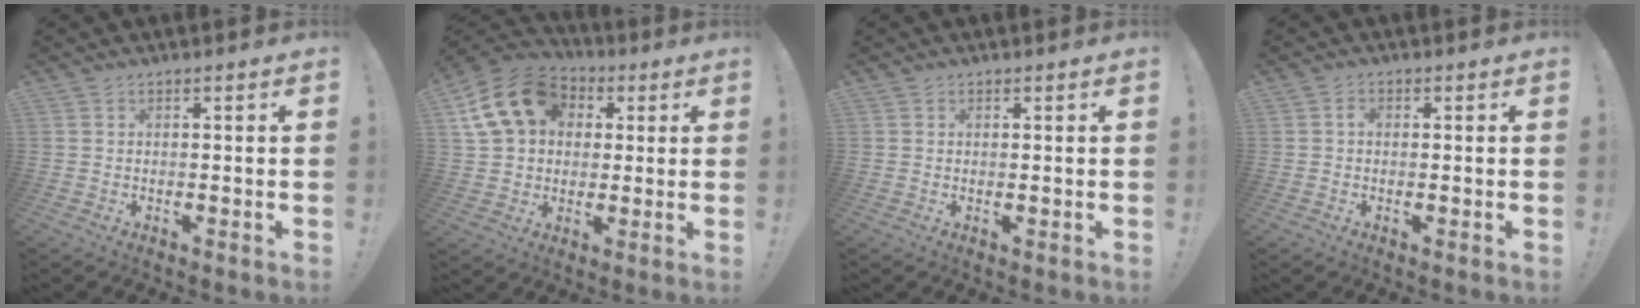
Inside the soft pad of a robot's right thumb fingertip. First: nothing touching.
{"total": 16.2, "force": [5.2, 12.8, 8.5], "torque": [-0.131, -0.011, 0.102]}
{"total": 0.0}
{"total": 1.3, "force": [-0.3, 0.9, 1.0], "torque": [-0.028, 0.010, -0.005]}